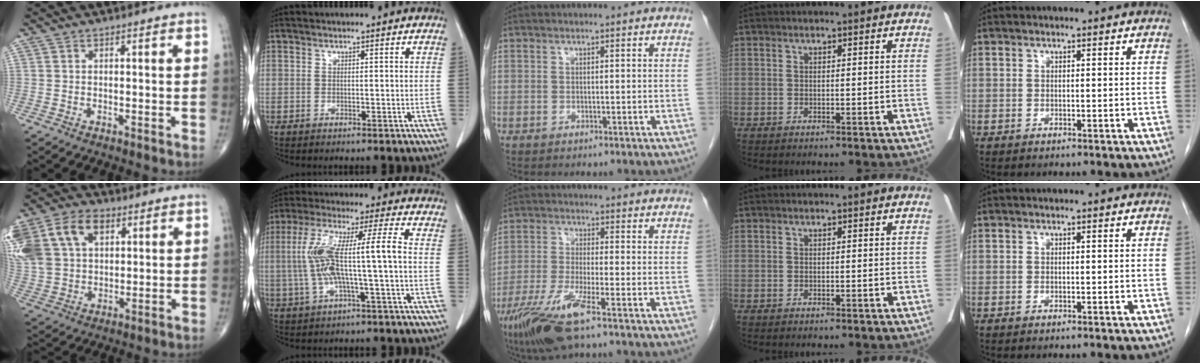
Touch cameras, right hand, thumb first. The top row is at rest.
{"thumb": {"total": 22.4, "force": [7.9, 15.7, 13.9], "torque": [-0.328, 0.041, 0.157]}, "index": {"total": 11.0, "force": [-1.0, 0.1, 11.0], "torque": [-0.224, 0.028, -0.019]}, "middle": {"total": 8.9, "force": [-5.4, 0.6, 7.1], "torque": [-0.149, -0.022, -0.104]}}